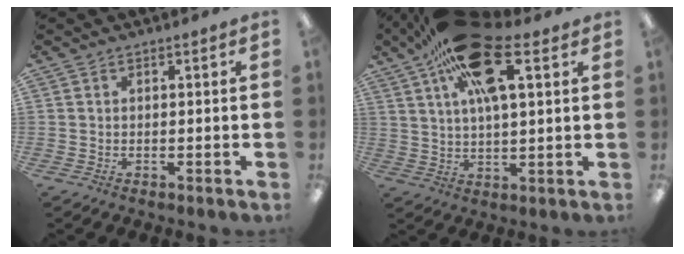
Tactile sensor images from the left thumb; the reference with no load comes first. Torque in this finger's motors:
{"motor_torque": [2.24, -1.19, 2.31, -0.44, 0.62]}